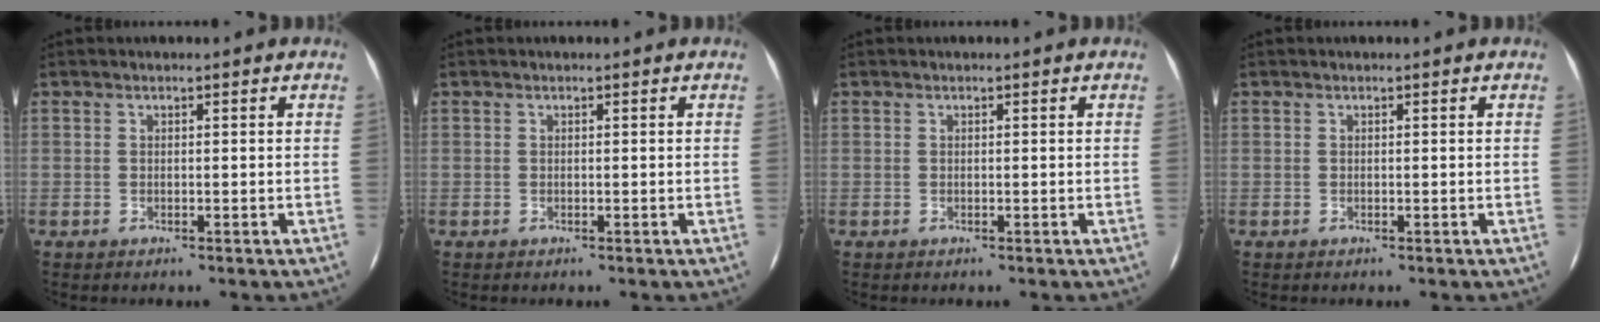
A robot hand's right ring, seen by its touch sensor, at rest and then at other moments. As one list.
[{"total": 0.0}, {"total": 0.0}, {"total": 0.0}]